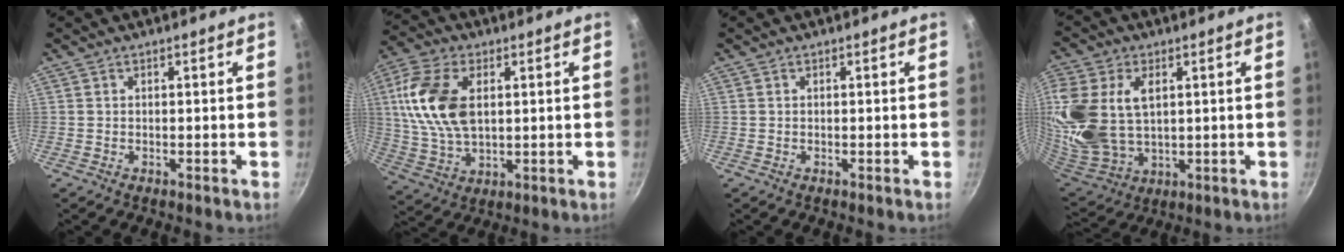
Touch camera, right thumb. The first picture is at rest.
{"total": 14.8, "force": [3.0, 8.7, 11.6], "torque": [-0.221, -0.003, 0.056]}
{"total": 0.0}
{"total": 20.6, "force": [4.6, 13.7, 14.6], "torque": [-0.326, -0.011, 0.100]}